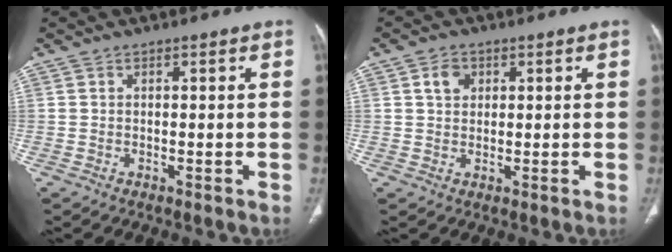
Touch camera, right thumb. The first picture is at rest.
{"total": 3.4, "force": [1.3, 2.6, 1.7], "torque": [-0.019, -0.002, 0.023]}